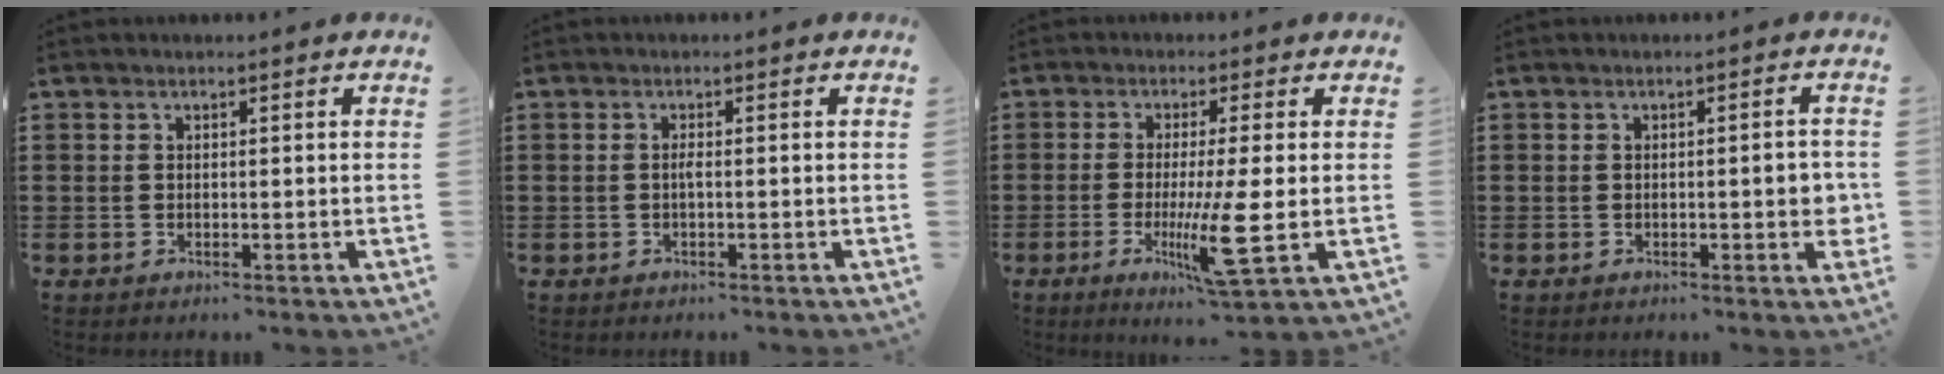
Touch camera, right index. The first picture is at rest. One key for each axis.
{"total": 0.9, "fx": -0.3, "fy": -0.1, "fz": 0.8, "tx": -0.017, "ty": -0.004, "tz": -0.005}
{"total": 8.9, "fx": -1.9, "fy": -0.4, "fz": 8.7, "tx": -0.169, "ty": -0.028, "tz": -0.036}
{"total": 2.7, "fx": -0.4, "fy": 0.6, "fz": 2.6, "tx": -0.035, "ty": -0.003, "tz": -0.008}